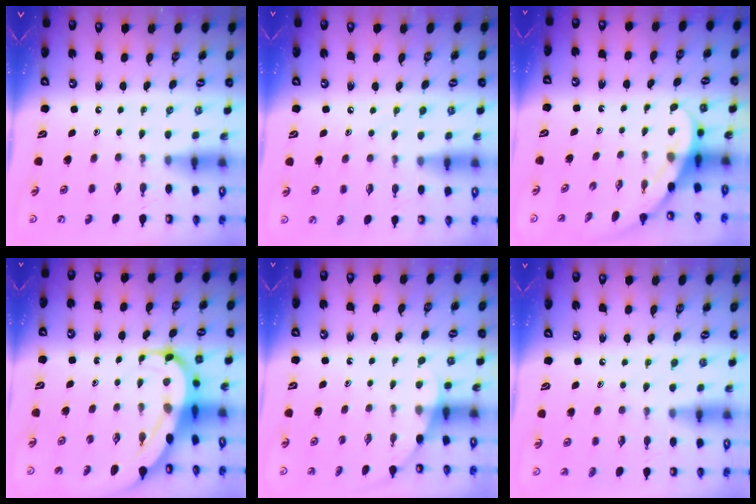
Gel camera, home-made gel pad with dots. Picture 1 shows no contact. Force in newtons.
{"total": 6.3, "press": 6.3, "slide": 0.3}
{"total": 5.4, "press": 5.4, "slide": 0.3}
{"total": 9.0, "press": 9.0, "slide": 0.9}
{"total": 2.5, "press": 2.5, "slide": 0.2}
{"total": 5.4, "press": 5.4, "slide": 0.5}